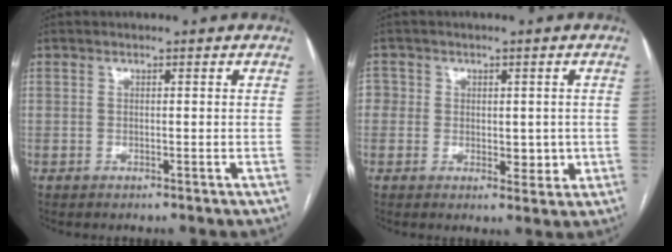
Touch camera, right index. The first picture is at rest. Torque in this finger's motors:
{"motor_torque": [0.53, 0.08, 0.30, 0.14]}